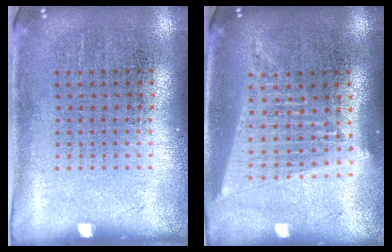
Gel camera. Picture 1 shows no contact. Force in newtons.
{"total": 1.7, "press": 1.5, "slide": 0.8}